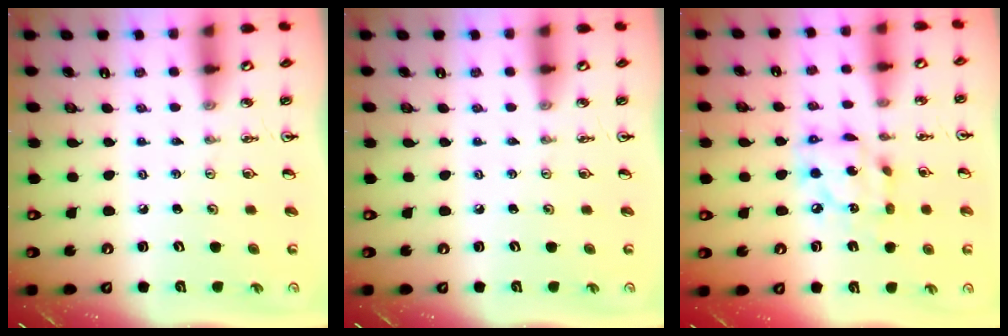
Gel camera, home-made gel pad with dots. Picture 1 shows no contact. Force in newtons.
{"total": 0.0}
{"total": 11.9, "press": 11.9, "slide": 0.8}